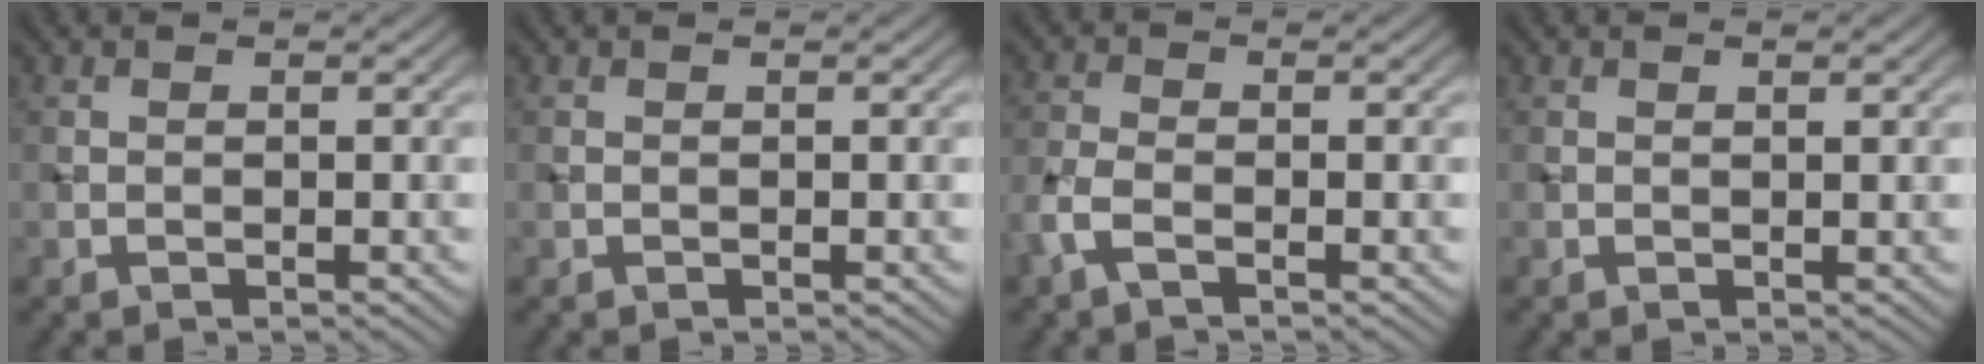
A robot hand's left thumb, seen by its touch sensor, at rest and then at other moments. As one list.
[{"total": 0.0}, {"total": 3.1, "force": [-1.7, 1.1, 2.3], "torque": [-0.062, -0.003, -0.045]}, {"total": 0.5, "force": [0.4, -0.1, 0.3], "torque": [-0.005, 0.002, 0.007]}]